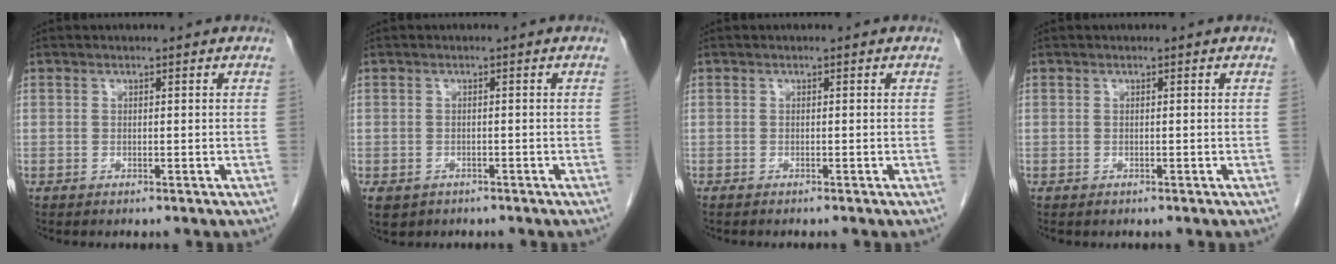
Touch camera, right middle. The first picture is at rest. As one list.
[{"total": 4.7, "force": [-2.9, 3.4, 1.4], "torque": [-0.027, -0.001, -0.040]}, {"total": 0.8, "force": [-0.7, 0.0, 0.4], "torque": [-0.004, -0.001, -0.010]}, {"total": 0.0}]